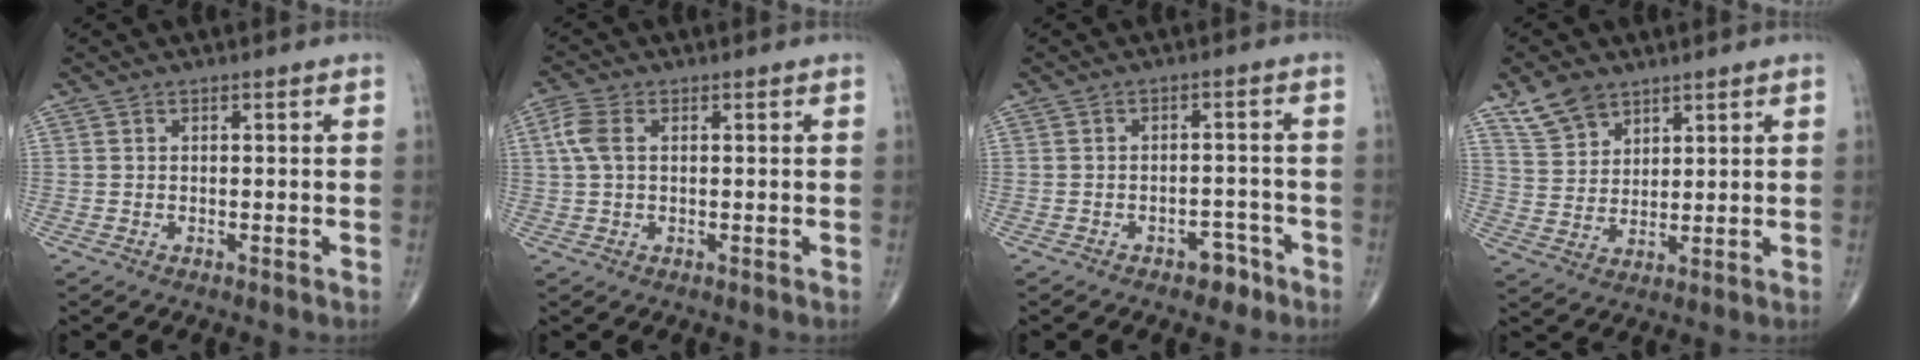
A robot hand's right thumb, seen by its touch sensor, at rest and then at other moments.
{"total": 4.4, "force": [0.9, 2.6, 3.4], "torque": [-0.096, 0.014, 0.016]}
{"total": 3.9, "force": [-2.6, 2.3, 1.8], "torque": [-0.009, 0.024, -0.032]}
{"total": 7.3, "force": [5.2, 4.3, 2.8], "torque": [-0.039, -0.022, 0.109]}